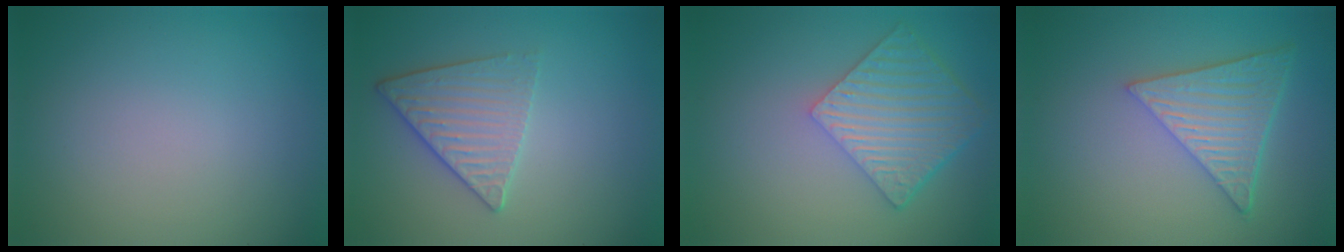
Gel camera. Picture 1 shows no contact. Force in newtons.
{"total": 3.3, "press": 3.2, "slide": 0.9}
{"total": 6.1, "press": 4.5, "slide": 4.1}
{"total": 6.8, "press": 4.9, "slide": 4.7}